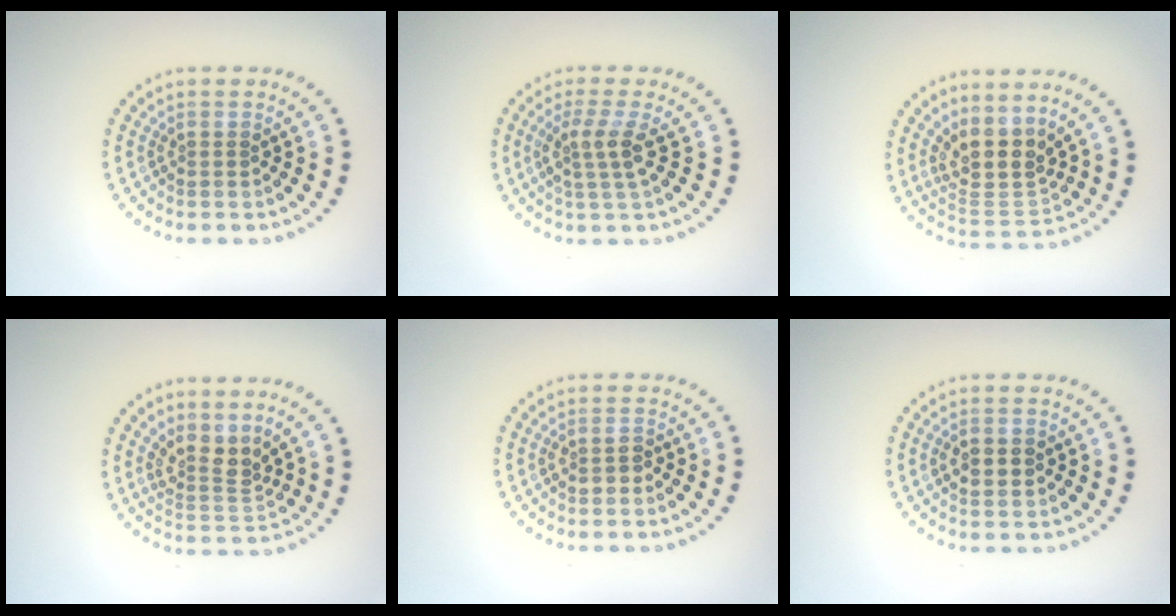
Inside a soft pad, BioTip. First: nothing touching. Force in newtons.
{"total": 2.8, "press": 2.1, "slide": 1.9}
{"total": 4.1, "press": 3.3, "slide": 2.4}
{"total": 2.7, "press": 2.0, "slide": 1.8}
{"total": 1.3, "press": 1.3, "slide": 0.3}
{"total": 2.5, "press": 2.5, "slide": 0.1}